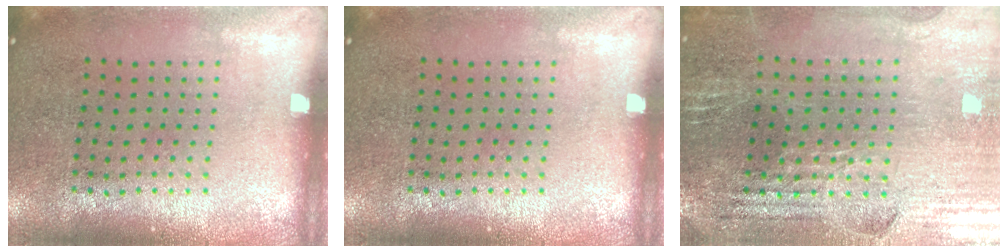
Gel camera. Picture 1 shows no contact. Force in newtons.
{"total": 0.0}
{"total": 2.9, "press": 2.9, "slide": 0.5}